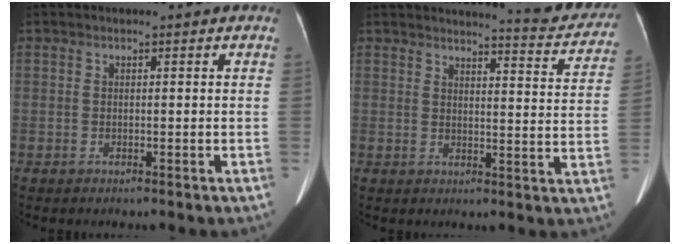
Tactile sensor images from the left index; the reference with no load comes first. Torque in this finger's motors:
{"motor_torque": [0.07, -0.37, 0.03, 0.01]}